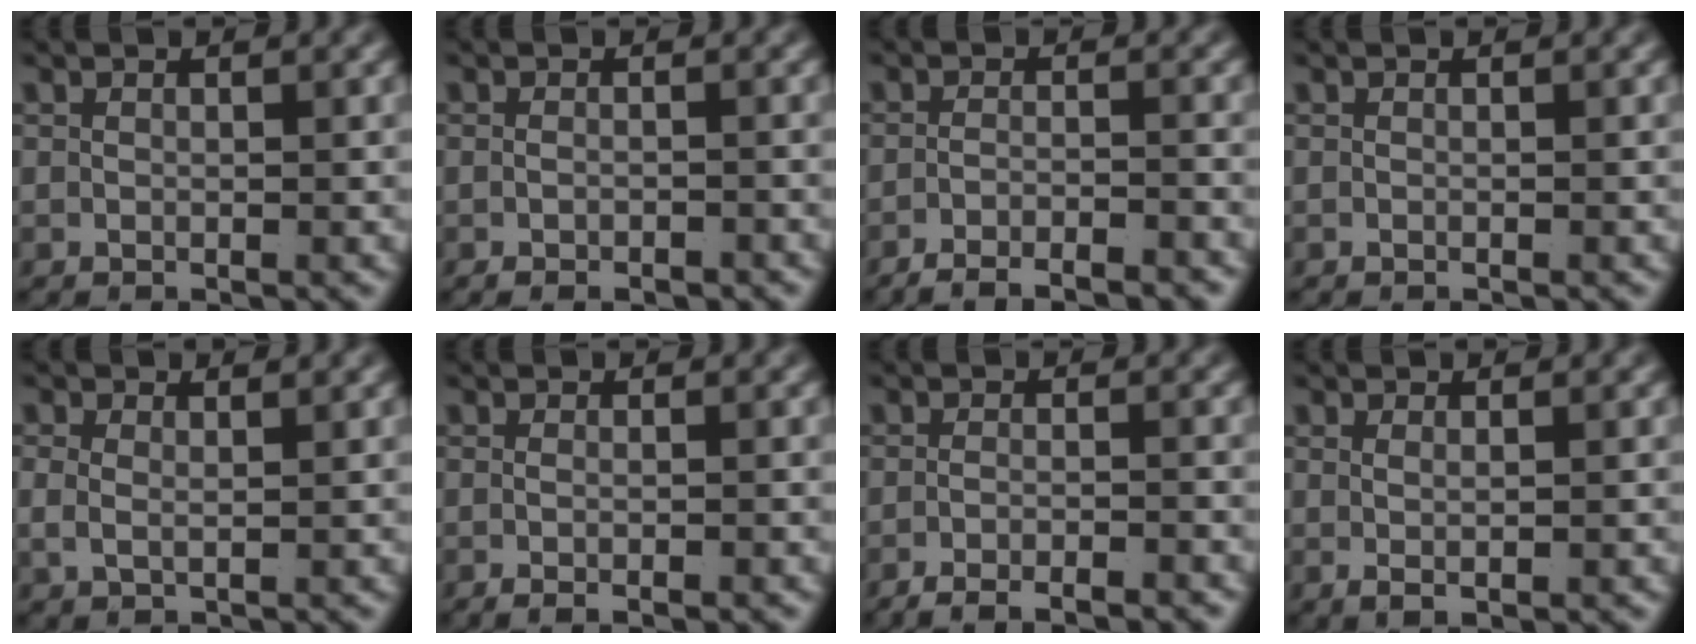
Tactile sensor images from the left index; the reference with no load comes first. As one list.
[{"total": 1.8, "force": [-1.7, 0.1, 0.7], "torque": [-0.012, -0.009, -0.022]}, {"total": 4.9, "force": [-4.6, 0.7, 1.5], "torque": [-0.023, -0.012, -0.073]}, {"total": 0.0}, {"total": 1.8, "force": [0.8, 0.9, 1.3], "torque": [-0.038, -0.015, 0.025]}, {"total": 1.5, "force": [-1.1, -0.3, 1.0], "torque": [-0.019, -0.006, -0.012]}, {"total": 3.8, "force": [-3.5, 0.5, 1.4], "torque": [-0.024, -0.008, -0.054]}, {"total": 1.2, "force": [0.2, -0.4, 1.1], "torque": [-0.020, -0.011, 0.016]}]